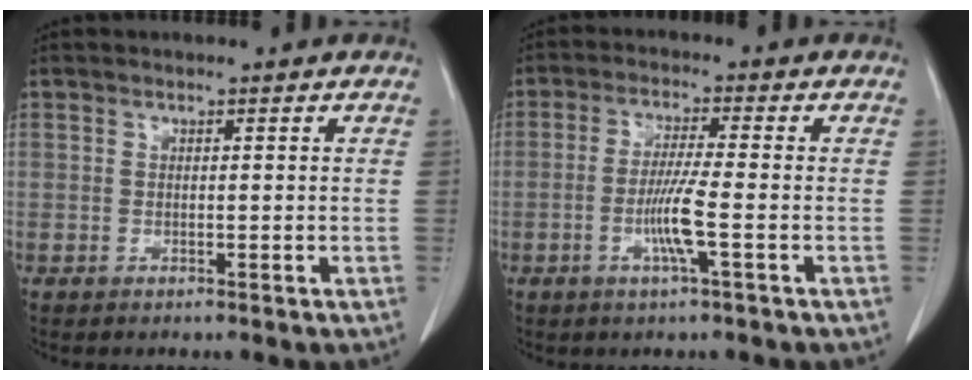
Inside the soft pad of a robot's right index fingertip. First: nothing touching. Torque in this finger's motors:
{"motor_torque": [0.96, -0.12, 0.51, 0.06]}